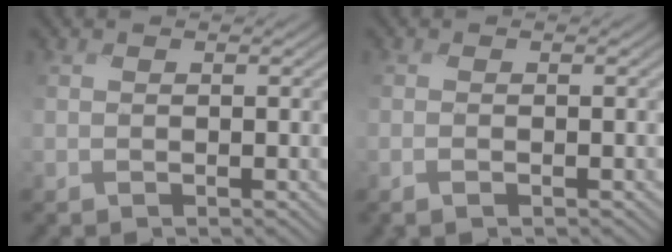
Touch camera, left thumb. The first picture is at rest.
{"total": 0.6, "force": [-0.3, -0.4, 0.4], "torque": [-0.010, 0.006, -0.010]}